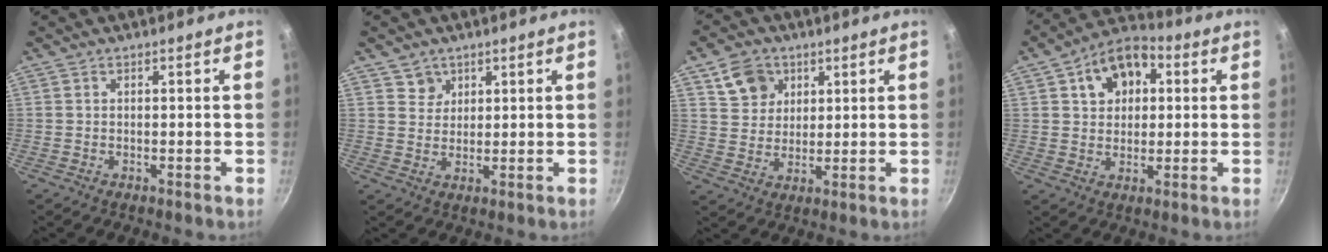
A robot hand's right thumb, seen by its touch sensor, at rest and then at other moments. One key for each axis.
{"total": 3.3, "fx": 2.0, "fy": 2.7, "fz": 0.2, "tx": 0.021, "ty": -0.003, "tz": 0.034}
{"total": 7.7, "fx": 3.7, "fy": 6.2, "fz": 2.7, "tx": -0.023, "ty": -0.004, "tz": 0.069}
{"total": 11.7, "fx": 3.5, "fy": 8.4, "fz": 7.4, "tx": -0.079, "ty": 0.012, "tz": 0.045}